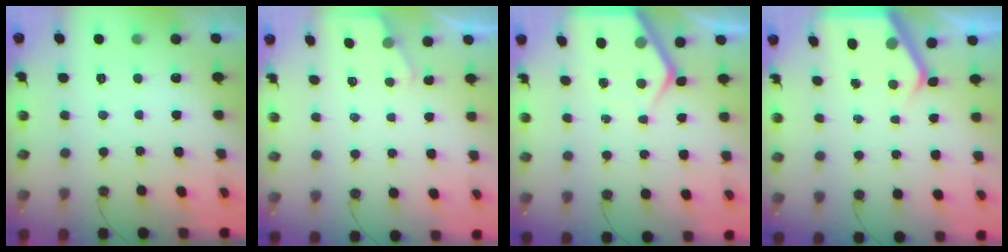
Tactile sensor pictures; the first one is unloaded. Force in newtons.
{"total": 2.1, "press": 2.1, "slide": 0.3}
{"total": 6.5, "press": 6.5, "slide": 0.5}
{"total": 5.4, "press": 5.4, "slide": 0.8}